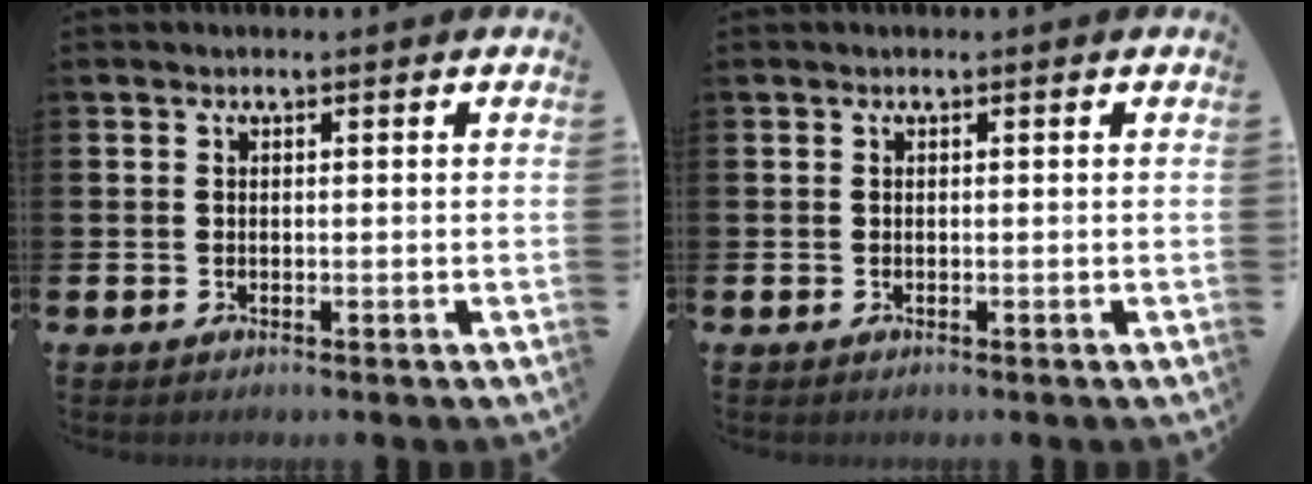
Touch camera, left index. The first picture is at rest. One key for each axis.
{"total": 0.0}